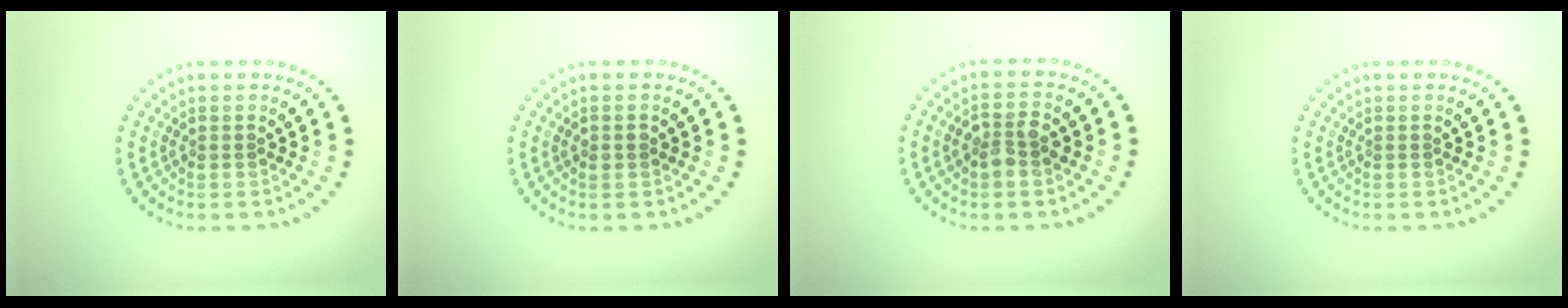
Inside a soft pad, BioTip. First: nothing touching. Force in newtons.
{"total": 1.1, "press": 1.1, "slide": 0.1}
{"total": 2.7, "press": 2.7, "slide": 0.2}
{"total": 0.0}